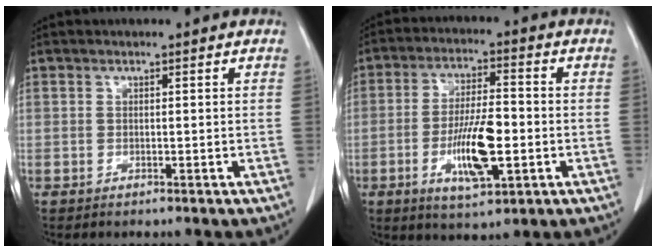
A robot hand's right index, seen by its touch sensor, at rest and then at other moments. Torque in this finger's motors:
{"motor_torque": [0.36, 0.07, 0.24, 0.14]}